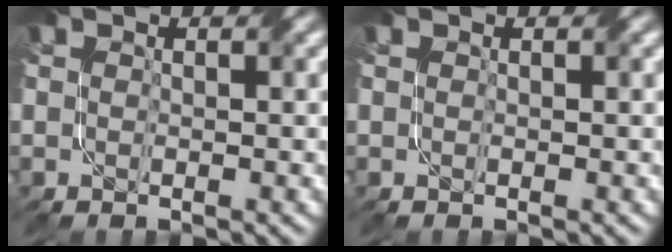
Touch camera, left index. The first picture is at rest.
{"total": 0.0}